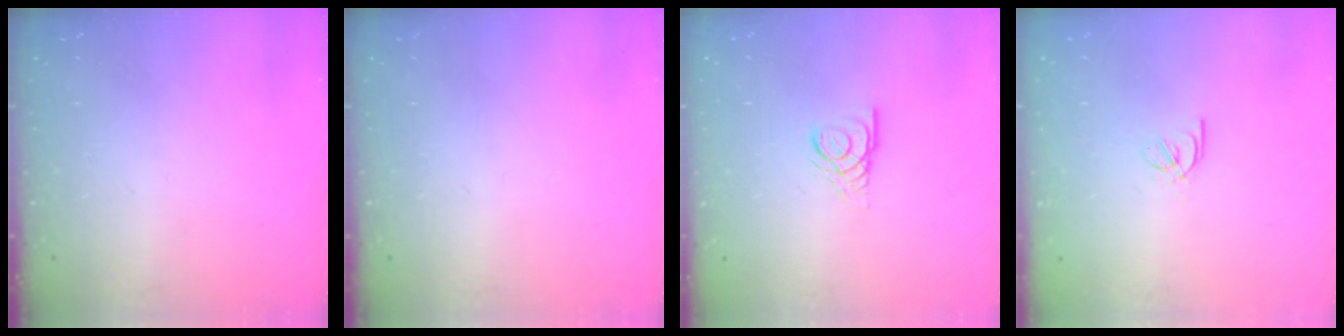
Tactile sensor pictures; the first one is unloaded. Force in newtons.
{"total": 0.0}
{"total": 3.0, "press": 2.9, "slide": 0.3}
{"total": 2.5, "press": 2.4, "slide": 0.5}